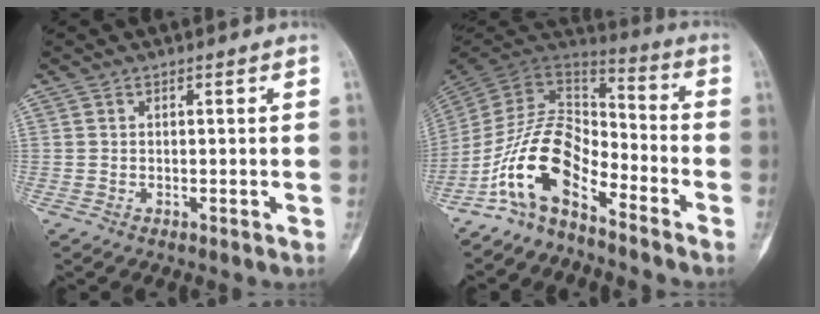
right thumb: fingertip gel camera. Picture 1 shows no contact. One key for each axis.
{"total": 13.9, "fx": -8.4, "fy": 6.5, "fz": 9.0, "tx": -0.154, "ty": 0.090, "tz": -0.170}